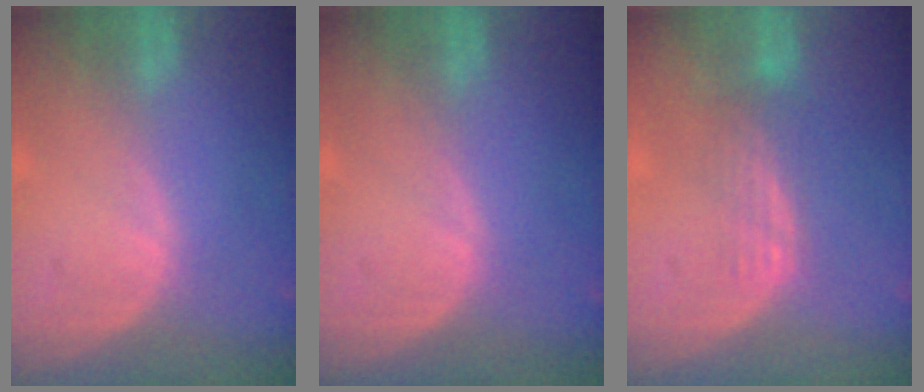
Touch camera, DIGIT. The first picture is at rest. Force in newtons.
{"total": 0.0}
{"total": 3.4, "press": 3.0, "slide": 1.7}